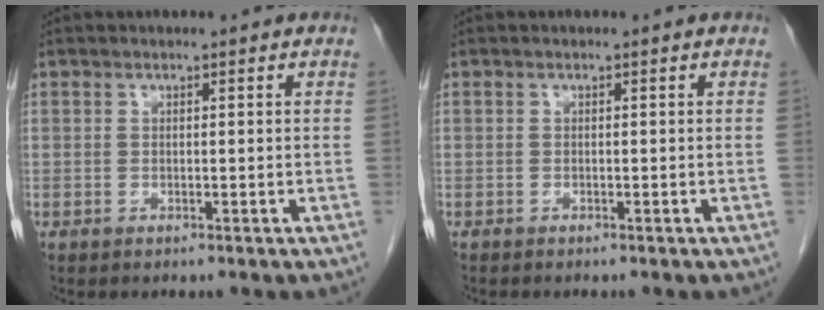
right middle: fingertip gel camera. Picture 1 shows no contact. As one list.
[{"total": 0.5, "force": [-0.5, 0.1, 0.1], "torque": [-0.004, 0.001, -0.010]}]